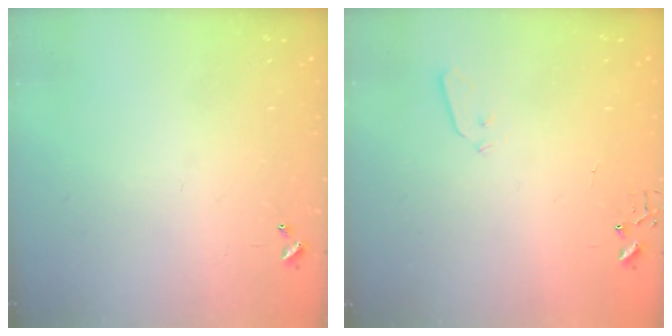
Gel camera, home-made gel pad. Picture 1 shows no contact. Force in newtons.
{"total": 3.5, "press": 3.5, "slide": 0.6}